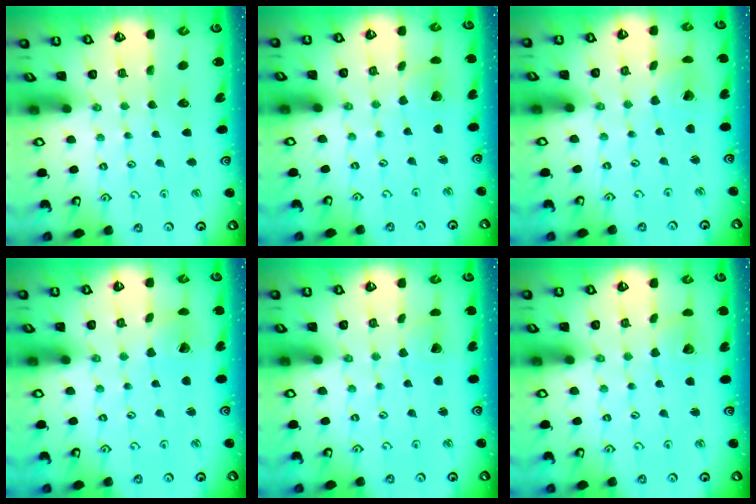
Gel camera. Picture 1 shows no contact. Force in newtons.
{"total": 1.5, "press": 1.5, "slide": 0.2}
{"total": 1.3, "press": 1.3, "slide": 0.3}
{"total": 1.9, "press": 1.8, "slide": 0.7}
{"total": 1.7, "press": 1.7, "slide": 0.1}
{"total": 2.2, "press": 2.2, "slide": 0.3}